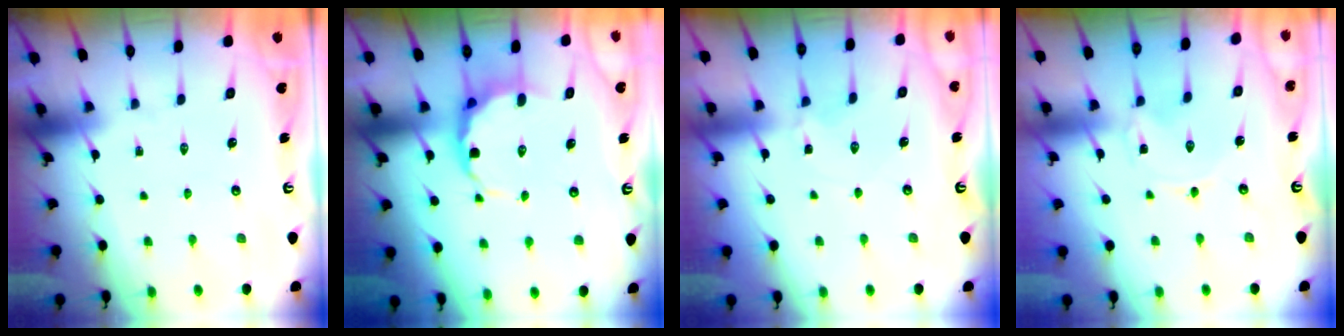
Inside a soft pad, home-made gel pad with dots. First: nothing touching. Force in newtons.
{"total": 6.5, "press": 6.3, "slide": 1.6}
{"total": 2.7, "press": 2.6, "slide": 0.5}
{"total": 0.0}